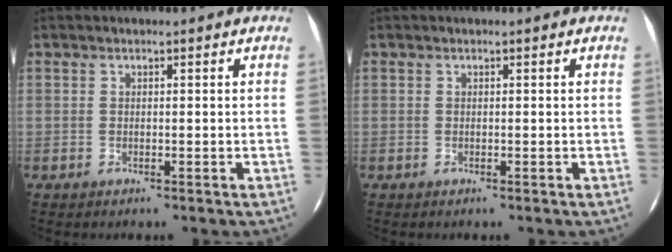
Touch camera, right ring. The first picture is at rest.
{"total": 0.0}